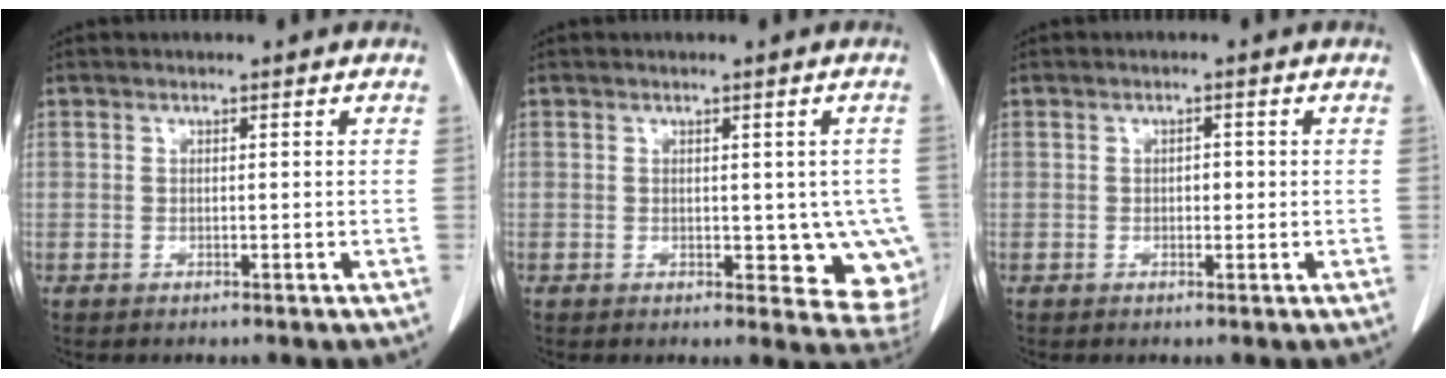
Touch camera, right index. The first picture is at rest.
{"total": 7.7, "force": [-0.6, 4.2, 6.4], "torque": [-0.049, -0.005, 0.001]}
{"total": 1.3, "force": [-0.1, 0.8, 1.0], "torque": [-0.012, 0.003, -0.001]}